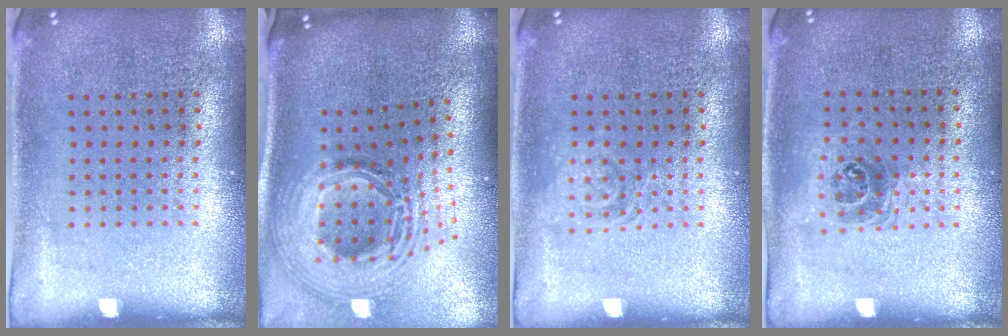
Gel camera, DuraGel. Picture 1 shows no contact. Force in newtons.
{"total": 3.0, "press": 2.1, "slide": 2.2}
{"total": 1.5, "press": 1.5, "slide": 0.3}
{"total": 1.0, "press": 1.0, "slide": 0.4}